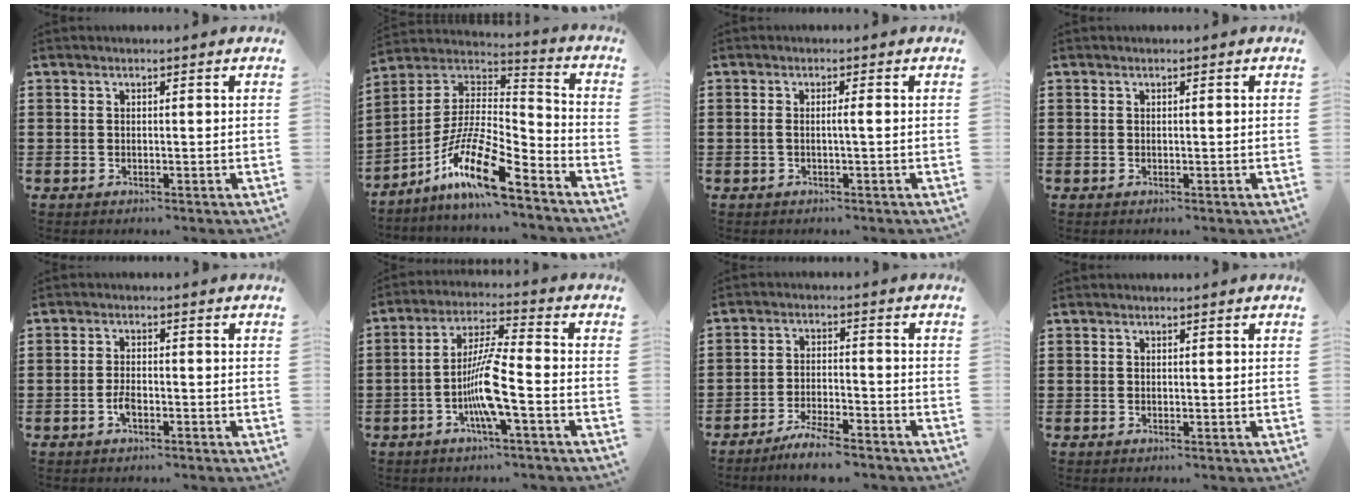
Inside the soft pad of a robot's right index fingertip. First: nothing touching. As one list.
[{"total": 14.5, "force": [-9.5, 2.8, 10.6], "torque": [-0.210, 0.008, -0.179]}, {"total": 1.6, "force": [-0.3, -0.1, 1.5], "torque": [-0.029, -0.001, -0.007]}, {"total": 0.0}, {"total": 2.5, "force": [-1.2, 0.9, 2.0], "torque": [-0.045, 0.001, -0.024]}, {"total": 8.6, "force": [-3.1, 0.7, 7.9], "torque": [-0.167, -0.011, -0.065]}, {"total": 4.9, "force": [-4.6, 0.1, 1.8], "torque": [-0.038, -0.001, -0.090]}, {"total": 0.0}]